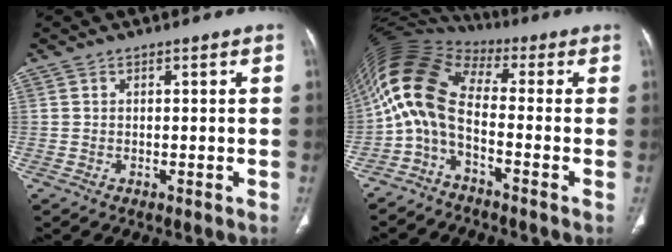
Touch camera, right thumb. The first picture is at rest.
{"total": 11.0, "force": [-2.2, 5.0, 9.5], "torque": [-0.192, 0.067, -0.059]}